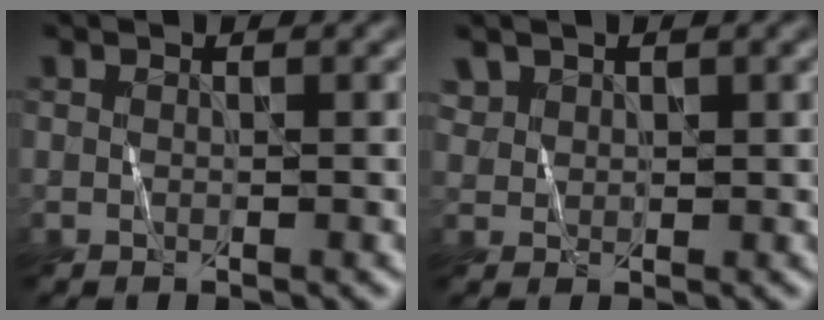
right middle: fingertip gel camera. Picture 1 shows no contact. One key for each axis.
{"total": 1.3, "fx": 1.1, "fy": 0.7, "fz": -0.4, "tx": 0.007, "ty": 0.007, "tz": 0.025}